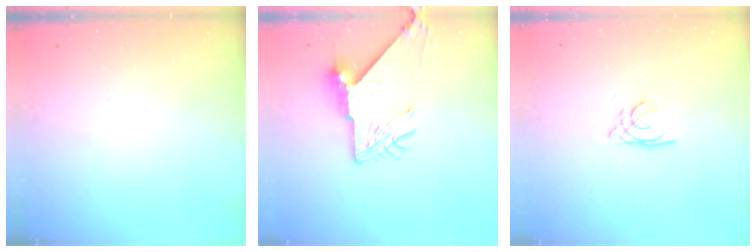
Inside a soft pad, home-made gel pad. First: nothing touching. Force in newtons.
{"total": 10.4, "press": 10.3, "slide": 1.3}
{"total": 2.2, "press": 2.2, "slide": 0.0}